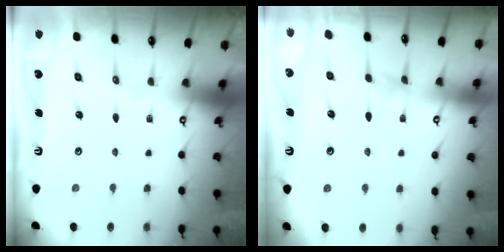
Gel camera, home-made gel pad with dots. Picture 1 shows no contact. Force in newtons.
{"total": 4.5, "press": 4.5, "slide": 0.3}